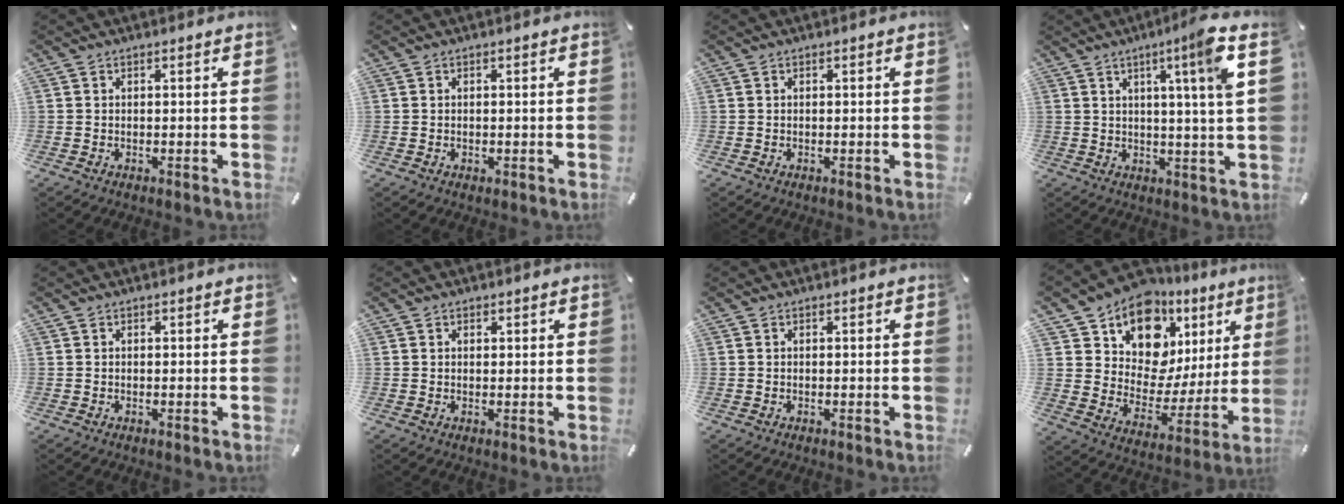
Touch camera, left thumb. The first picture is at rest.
{"total": 0.6, "force": [0.0, 0.6, 0.1], "torque": [-0.003, 0.004, -0.002]}
{"total": 0.0}
{"total": 9.5, "force": [4.2, -0.8, 8.5], "torque": [-0.137, -0.016, 0.059]}
{"total": 0.0}
{"total": 1.0, "force": [0.4, 0.9, 0.2], "torque": [0.005, 0.000, 0.004]}
{"total": 0.0}
{"total": 13.9, "force": [9.6, 8.8, 4.9], "torque": [-0.083, -0.090, 0.168]}